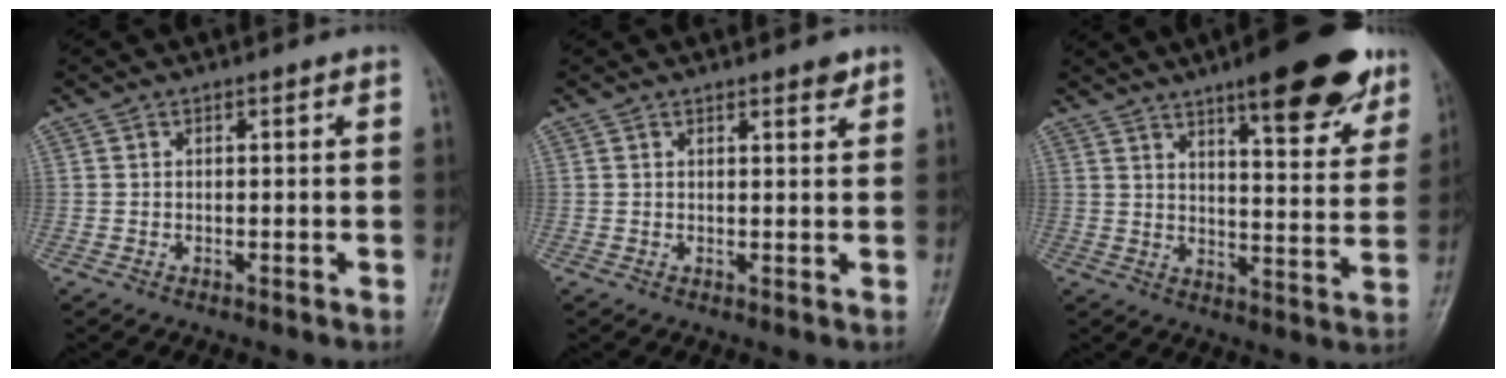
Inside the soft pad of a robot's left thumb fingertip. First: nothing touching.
{"total": 2.2, "force": [1.6, 0.9, 1.3], "torque": [-0.007, -0.009, 0.020]}
{"total": 19.2, "force": [12.0, 5.6, 13.8], "torque": [-0.149, -0.050, 0.167]}